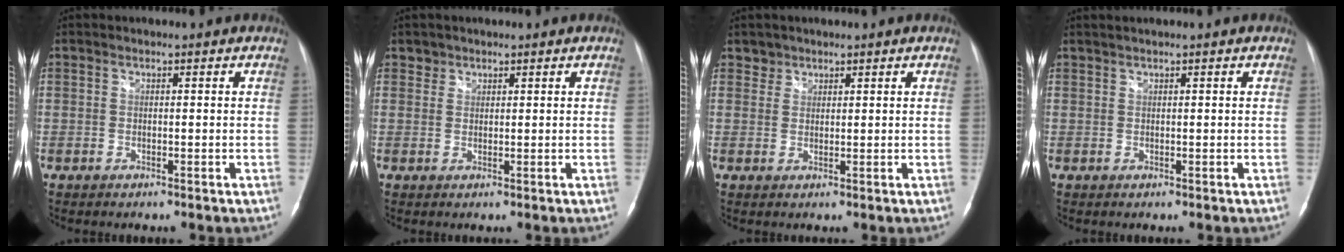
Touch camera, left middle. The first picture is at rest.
{"total": 1.3, "force": [1.0, 0.8, -0.3], "torque": [0.014, 0.006, 0.012]}
{"total": 1.8, "force": [1.4, 1.0, -0.4], "torque": [0.017, 0.008, 0.018]}
{"total": 1.4, "force": [1.1, -0.1, 0.8], "torque": [-0.016, 0.014, 0.025]}